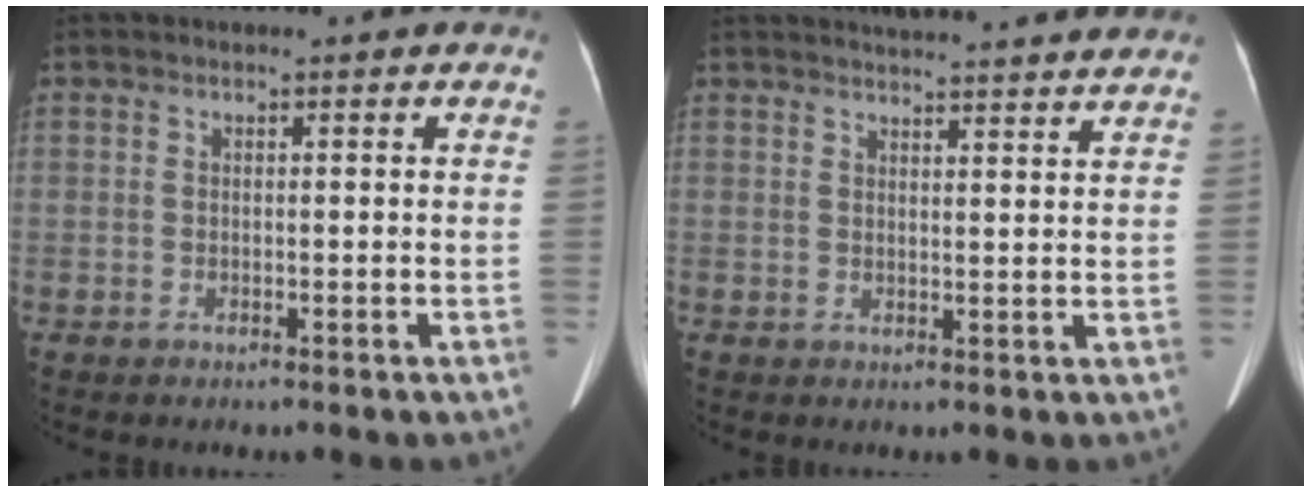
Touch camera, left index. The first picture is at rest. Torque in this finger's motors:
{"motor_torque": [0.14, -1.13, 0.07, 0.06]}